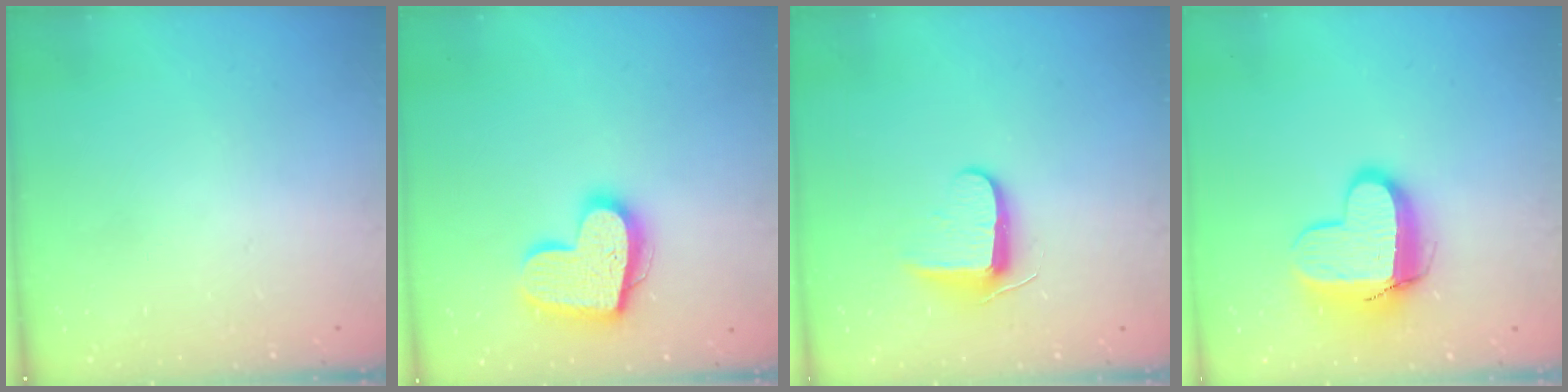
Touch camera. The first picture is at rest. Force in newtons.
{"total": 17.4, "press": 17.3, "slide": 1.4}
{"total": 9.1, "press": 9.0, "slide": 1.0}
{"total": 12.7, "press": 12.7, "slide": 1.1}